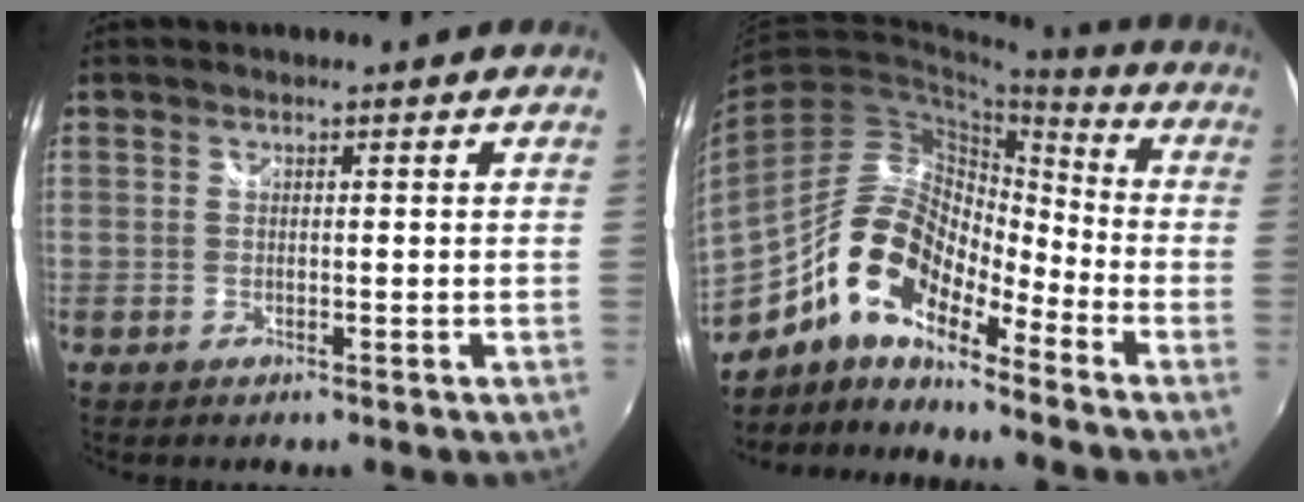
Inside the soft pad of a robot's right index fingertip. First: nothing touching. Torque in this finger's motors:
{"motor_torque": [0.86, -0.81, 0.29, 0.05]}